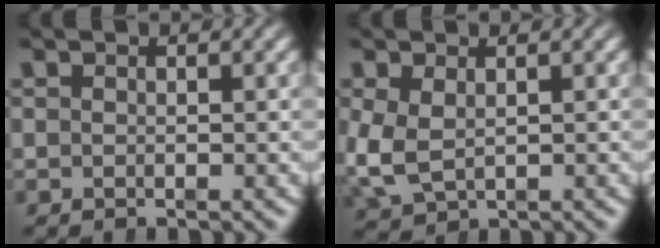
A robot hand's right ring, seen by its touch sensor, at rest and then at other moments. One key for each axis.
{"total": 4.1, "fx": -0.3, "fy": 3.5, "fz": 2.1, "tx": -0.079, "ty": -0.025, "tz": 0.014}